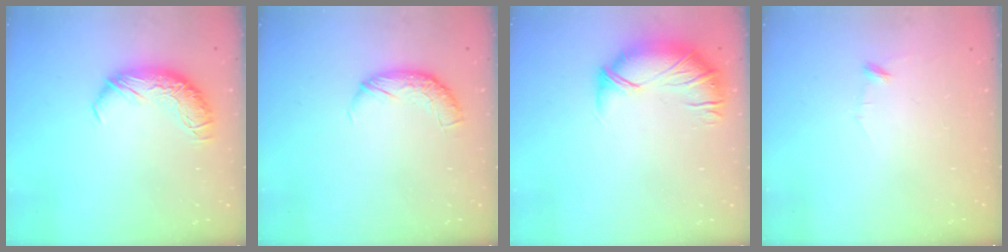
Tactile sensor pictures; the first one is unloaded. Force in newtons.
{"total": 4.2, "press": 4.1, "slide": 1.2}
{"total": 3.9, "press": 3.3, "slide": 2.0}
{"total": 8.7, "press": 8.6, "slide": 0.5}